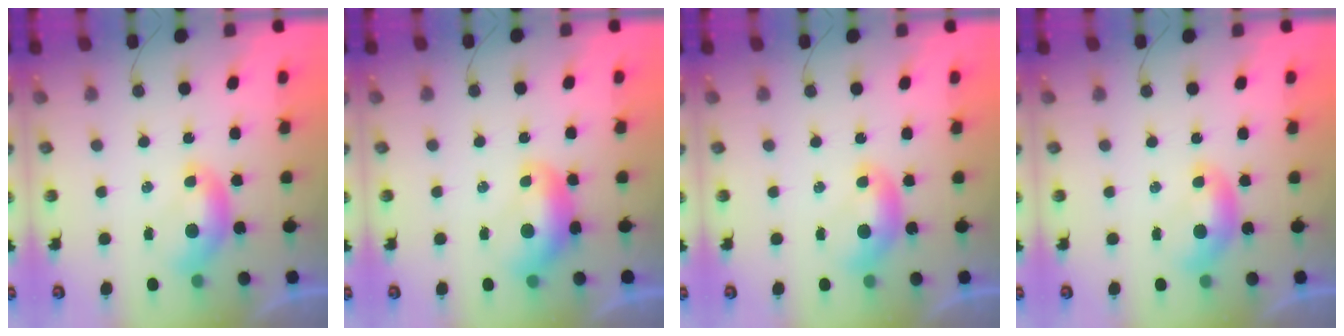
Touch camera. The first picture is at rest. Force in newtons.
{"total": 1.6, "press": 1.6, "slide": 0.4}
{"total": 0.0}
{"total": 0.0}